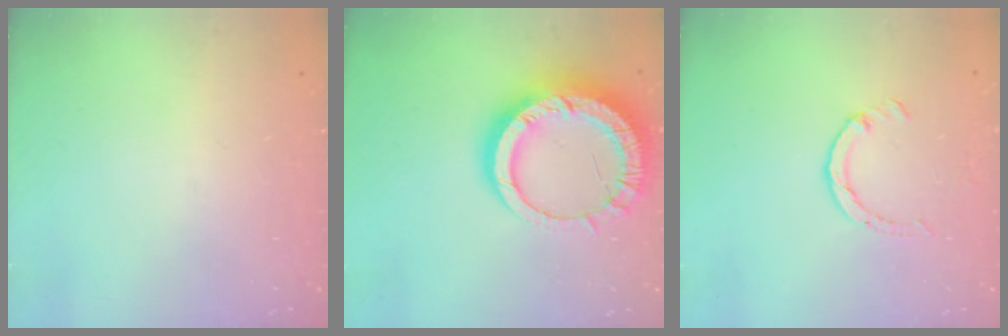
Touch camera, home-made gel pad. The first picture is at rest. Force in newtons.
{"total": 16.0, "press": 16.0, "slide": 1.4}
{"total": 2.6, "press": 2.6, "slide": 0.4}